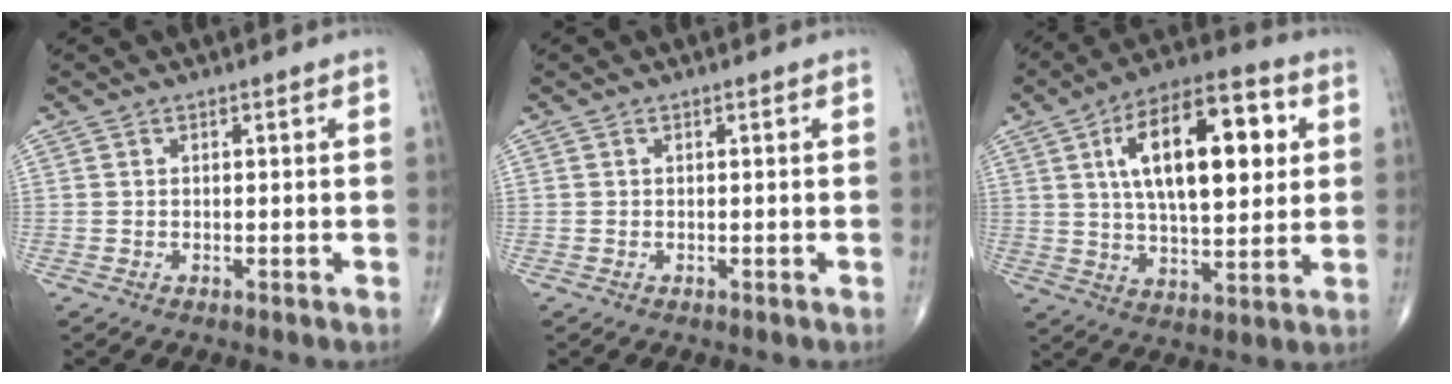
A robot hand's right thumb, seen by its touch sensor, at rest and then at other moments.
{"total": 0.0}
{"total": 20.7, "force": [5.2, 9.3, 17.7], "torque": [-0.258, 0.001, 0.077]}